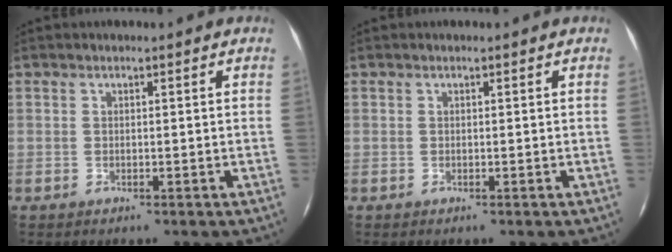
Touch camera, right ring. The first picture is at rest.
{"total": 0.0}